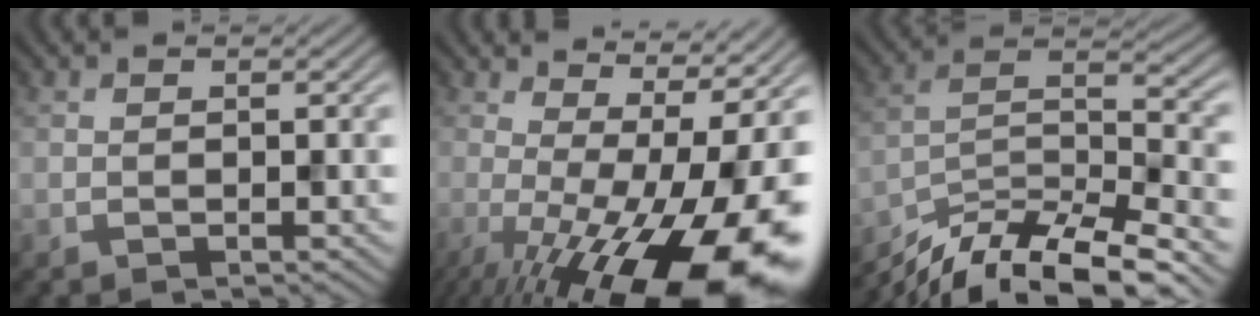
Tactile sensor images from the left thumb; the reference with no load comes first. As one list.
[{"total": 20.5, "force": [-5.3, 7.4, 18.4], "torque": [-0.256, -0.017, -0.071]}, {"total": 13.0, "force": [-10.3, 3.5, 7.1], "torque": [-0.137, -0.005, -0.187]}]